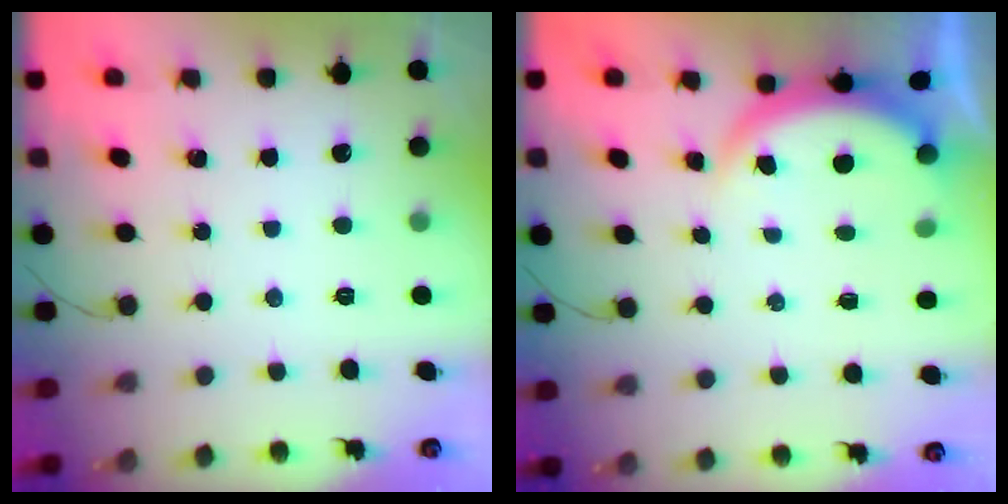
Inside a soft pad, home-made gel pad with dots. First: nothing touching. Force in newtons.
{"total": 4.6, "press": 4.6, "slide": 0.7}